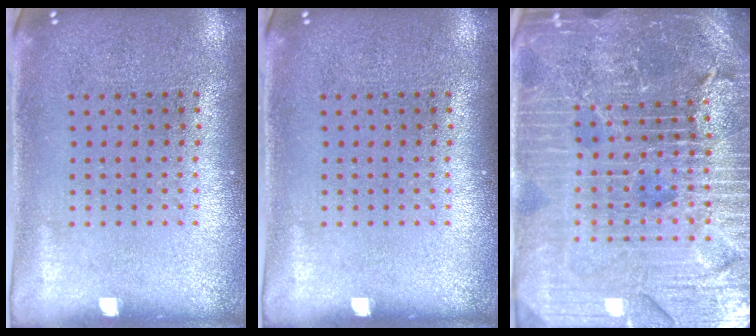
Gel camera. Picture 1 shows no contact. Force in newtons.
{"total": 0.0}
{"total": 5.9, "press": 5.3, "slide": 2.7}